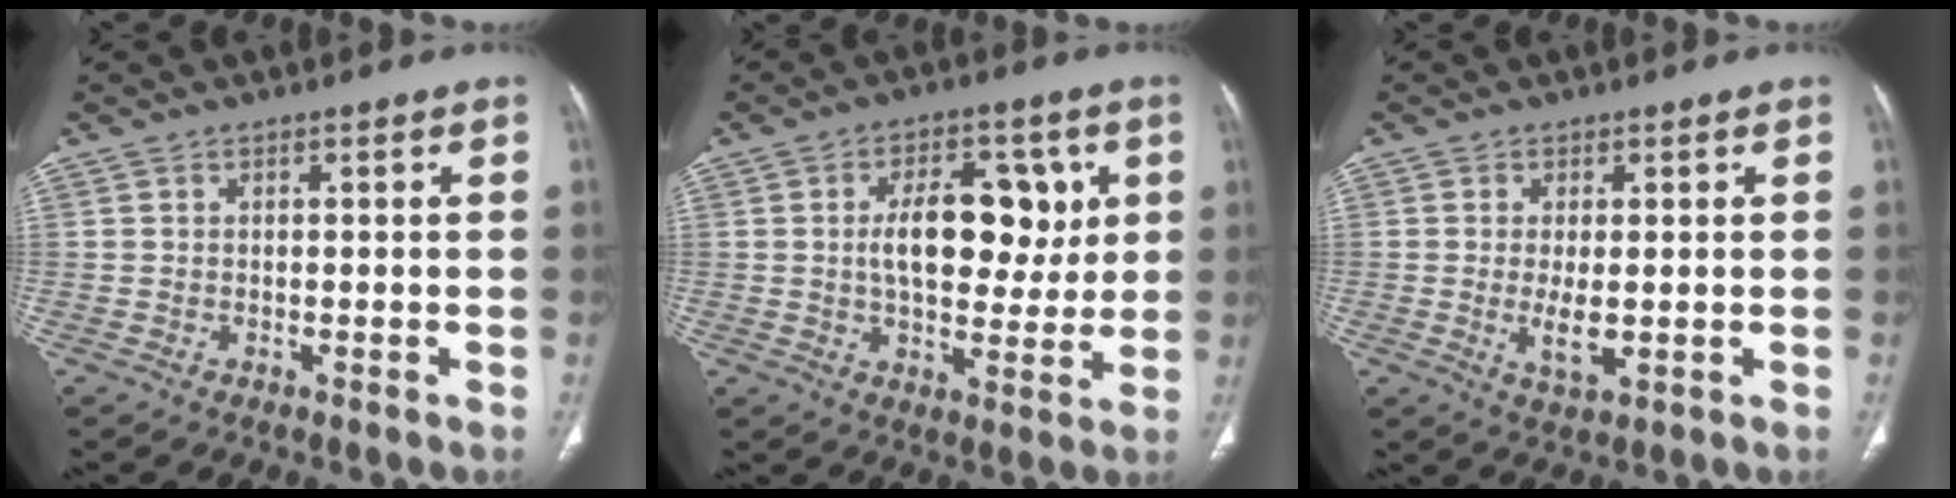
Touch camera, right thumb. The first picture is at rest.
{"total": 13.9, "force": [2.4, 7.9, 11.1], "torque": [-0.122, 0.000, 0.037]}
{"total": 4.6, "force": [-0.4, 1.9, 4.2], "torque": [-0.078, -0.012, -0.003]}